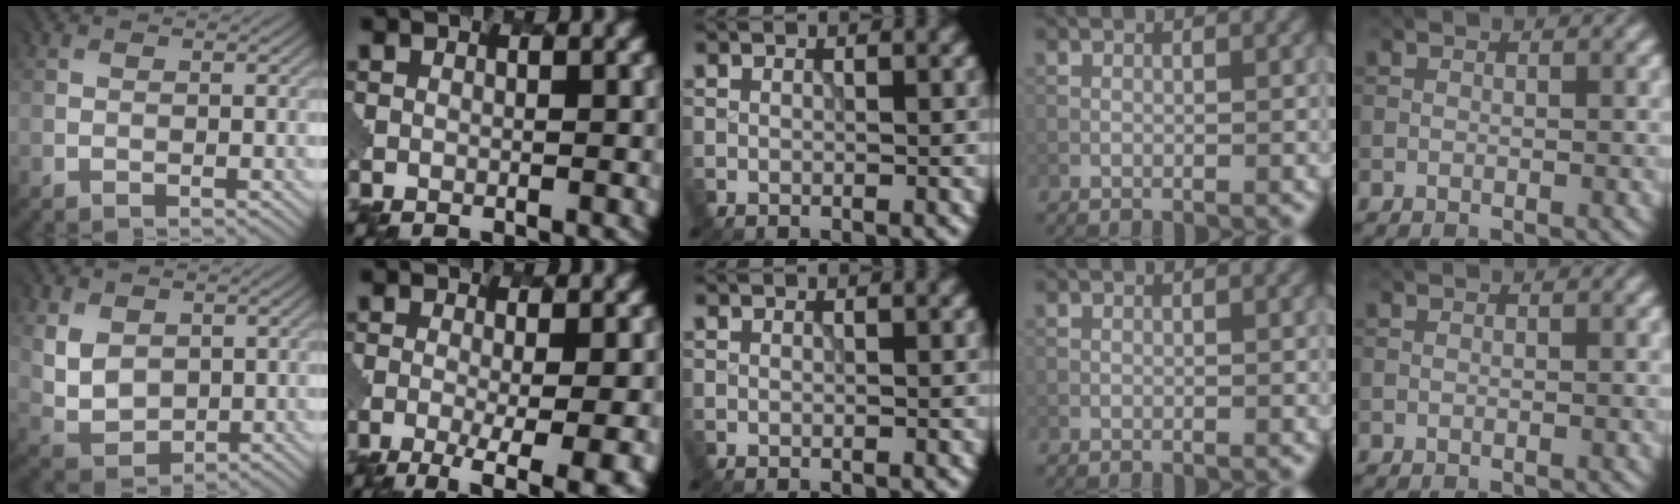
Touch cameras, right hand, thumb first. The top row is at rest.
{"thumb": {"total": 5.9, "force": [2.0, 4.4, 3.3], "torque": [-0.097, -0.009, 0.046]}, "index": {"total": 7.0, "force": [-2.8, 2.2, 6.1], "torque": [-0.078, -0.010, -0.031]}}